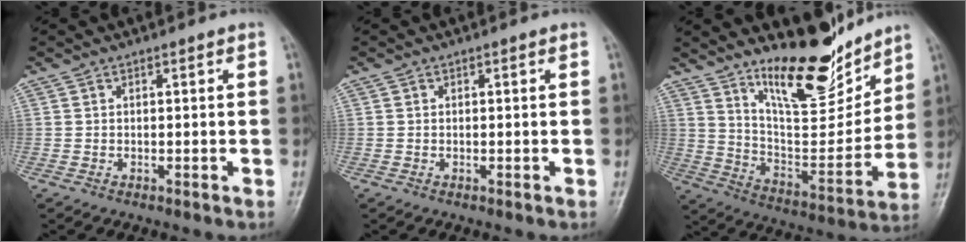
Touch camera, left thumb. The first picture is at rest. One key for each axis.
{"total": 0.0}
{"total": 16.7, "fx": 13.2, "fy": 5.0, "fz": 8.9, "tx": -0.096, "ty": -0.102, "tz": 0.230}